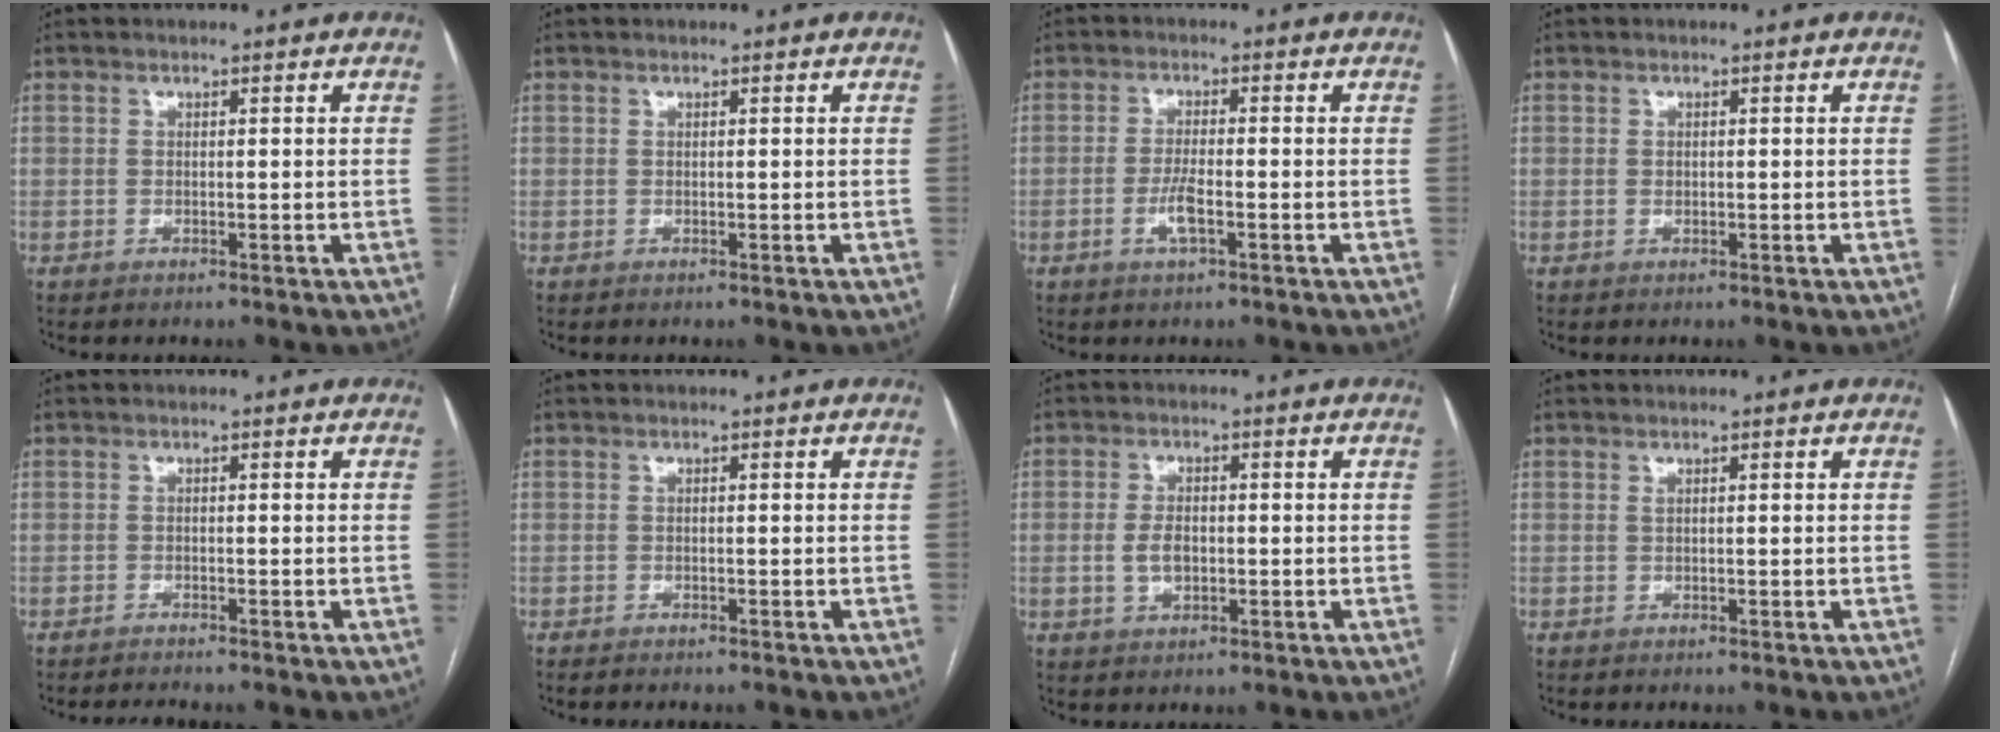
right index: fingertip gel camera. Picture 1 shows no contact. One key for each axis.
{"total": 0.0}
{"total": 3.7, "fx": -1.4, "fy": 0.6, "fz": 3.4, "tx": -0.070, "ty": -0.003, "tz": -0.026}
{"total": 0.8, "fx": 0.0, "fy": 0.5, "fz": 0.5, "tx": -0.012, "ty": 0.000, "tz": 0.001}
{"total": 1.4, "fx": -1.3, "fy": -0.4, "fz": 0.2, "tx": -0.007, "ty": -0.006, "tz": -0.020}
{"total": 2.4, "fx": -2.1, "fy": 0.4, "fz": 1.1, "tx": -0.016, "ty": -0.004, "tz": -0.023}
{"total": 3.8, "fx": -0.5, "fy": 2.2, "fz": 3.1, "tx": -0.063, "ty": 0.003, "tz": -0.006}
{"total": 0.0}